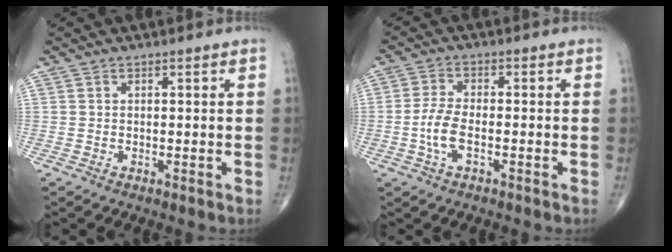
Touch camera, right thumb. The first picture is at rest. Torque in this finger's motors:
{"motor_torque": [-0.16, 0.41, 0.85, 0.13, 0.23]}